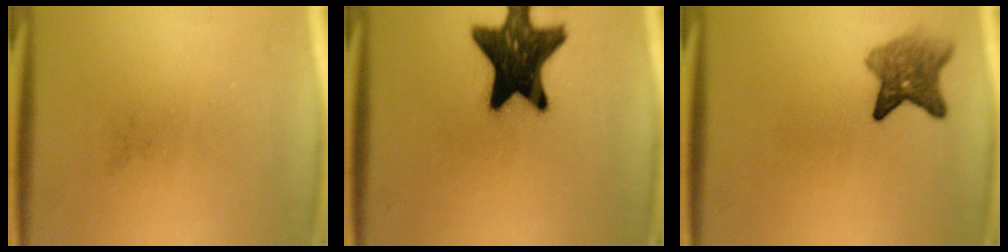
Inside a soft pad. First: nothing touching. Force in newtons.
{"total": 18.2}
{"total": 5.1}